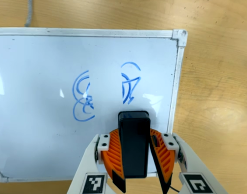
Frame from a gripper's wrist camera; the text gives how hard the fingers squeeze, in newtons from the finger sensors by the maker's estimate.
{"total": 7.9, "left": 7.6, "right": 8.3}